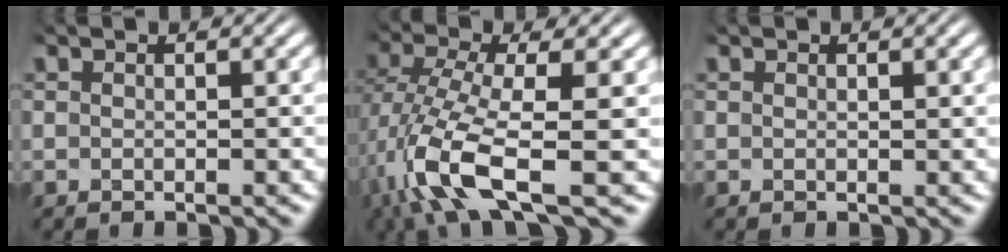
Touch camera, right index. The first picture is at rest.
{"total": 7.9, "force": [-1.8, 3.5, 6.9], "torque": [-0.150, -0.046, -0.008]}
{"total": 0.6, "force": [0.5, -0.3, 0.0], "torque": [0.000, -0.003, 0.011]}